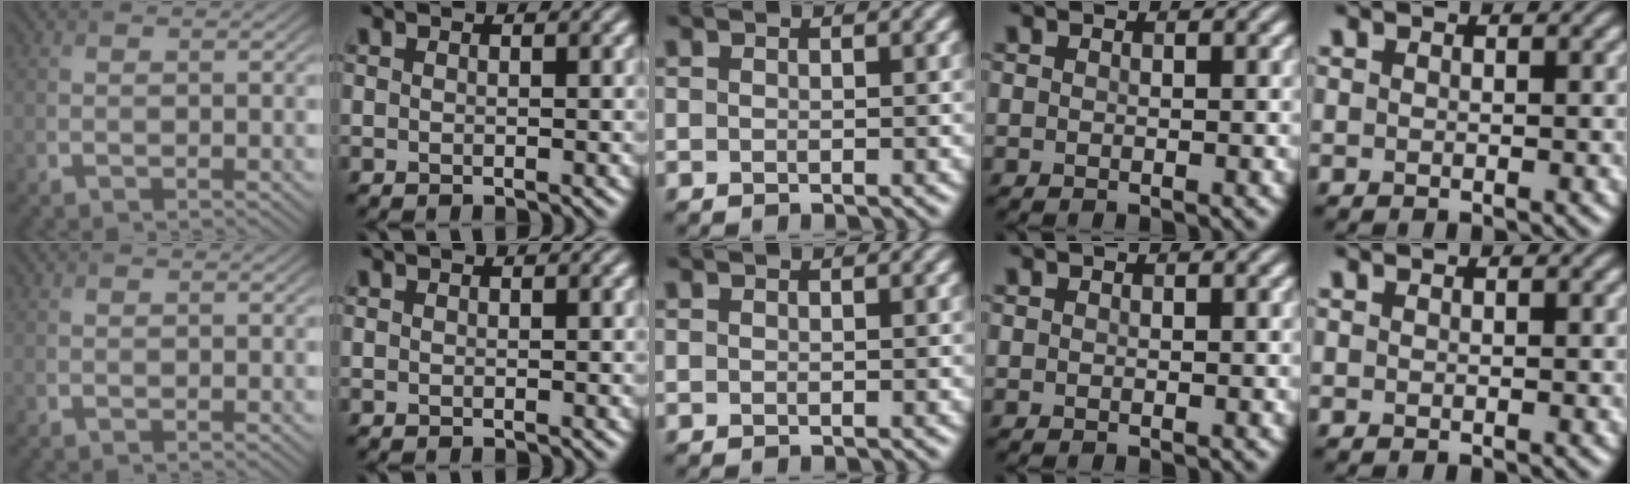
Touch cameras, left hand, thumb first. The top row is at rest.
{}